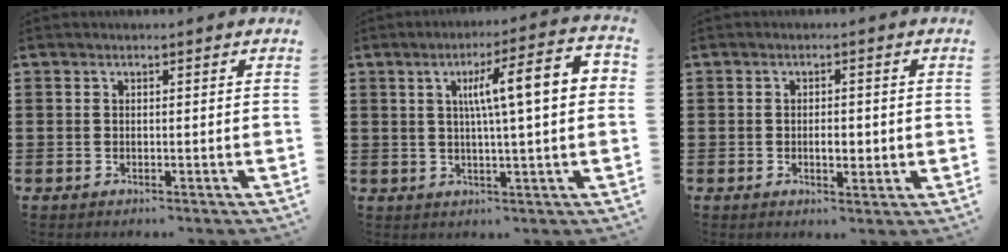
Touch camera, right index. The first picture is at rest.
{"total": 9.7, "force": [1.8, 0.9, 9.5], "torque": [-0.172, 0.002, 0.020]}
{"total": 2.8, "force": [-0.3, 1.3, 2.5], "torque": [-0.047, 0.003, -0.006]}